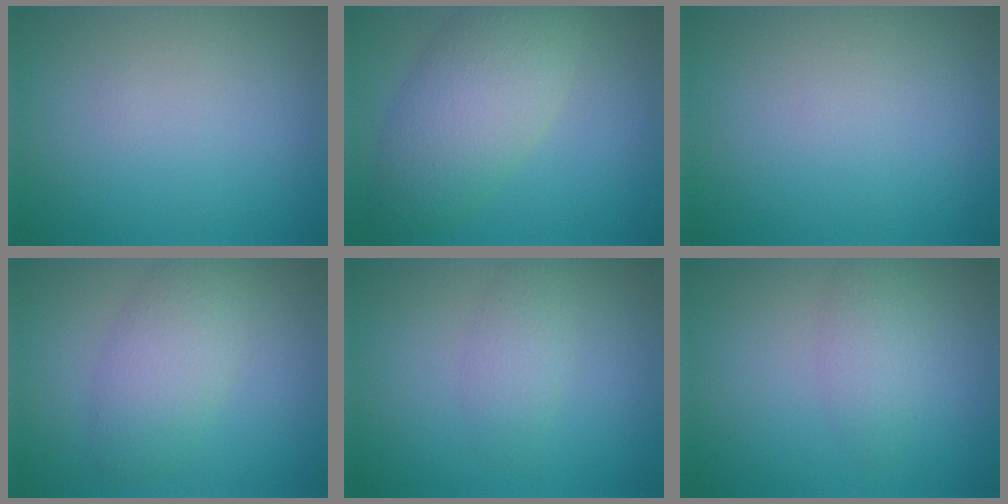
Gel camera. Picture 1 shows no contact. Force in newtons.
{"total": 6.4, "press": 6.3, "slide": 0.5}
{"total": 0.0}
{"total": 3.9, "press": 3.9, "slide": 0.2}
{"total": 1.8, "press": 1.8, "slide": 0.1}
{"total": 2.2, "press": 2.2, "slide": 0.0}